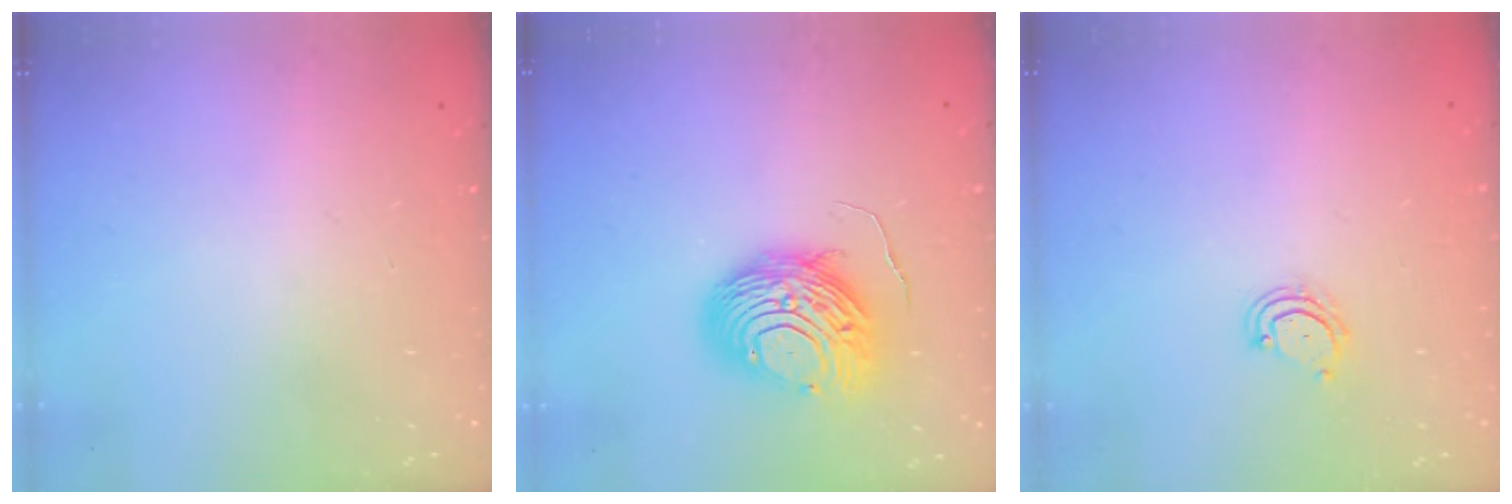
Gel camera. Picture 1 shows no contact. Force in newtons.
{"total": 10.8, "press": 10.8, "slide": 1.0}
{"total": 4.4, "press": 4.3, "slide": 0.3}